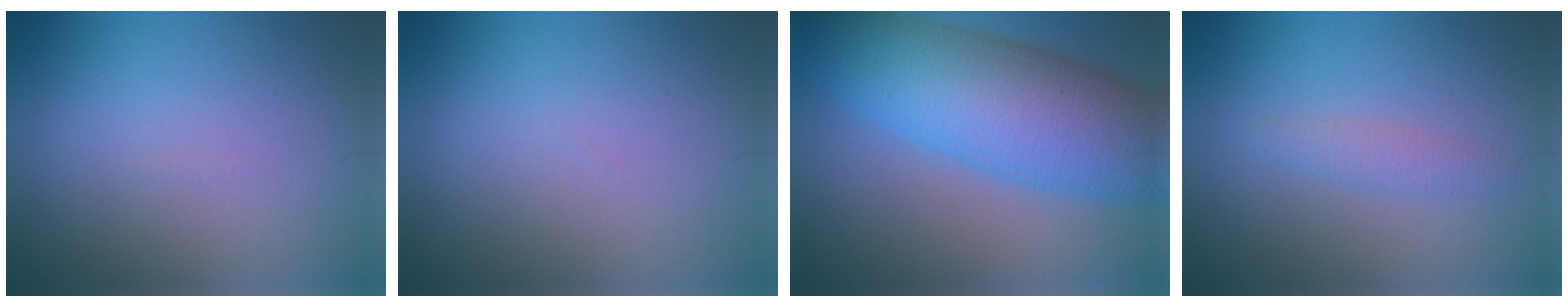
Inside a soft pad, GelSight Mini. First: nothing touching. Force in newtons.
{"total": 0.0}
{"total": 12.1, "press": 12.1, "slide": 0.4}
{"total": 1.4, "press": 1.4, "slide": 0.1}